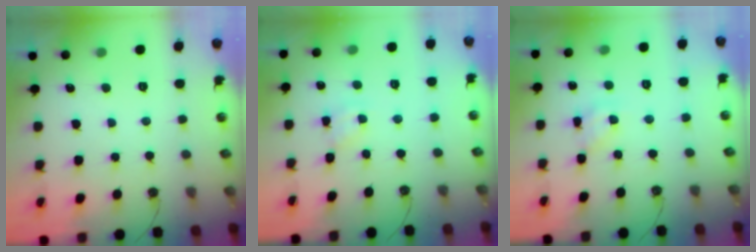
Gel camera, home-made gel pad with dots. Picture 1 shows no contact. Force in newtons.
{"total": 2.0, "press": 2.0, "slide": 0.3}
{"total": 8.2, "press": 8.2, "slide": 0.5}